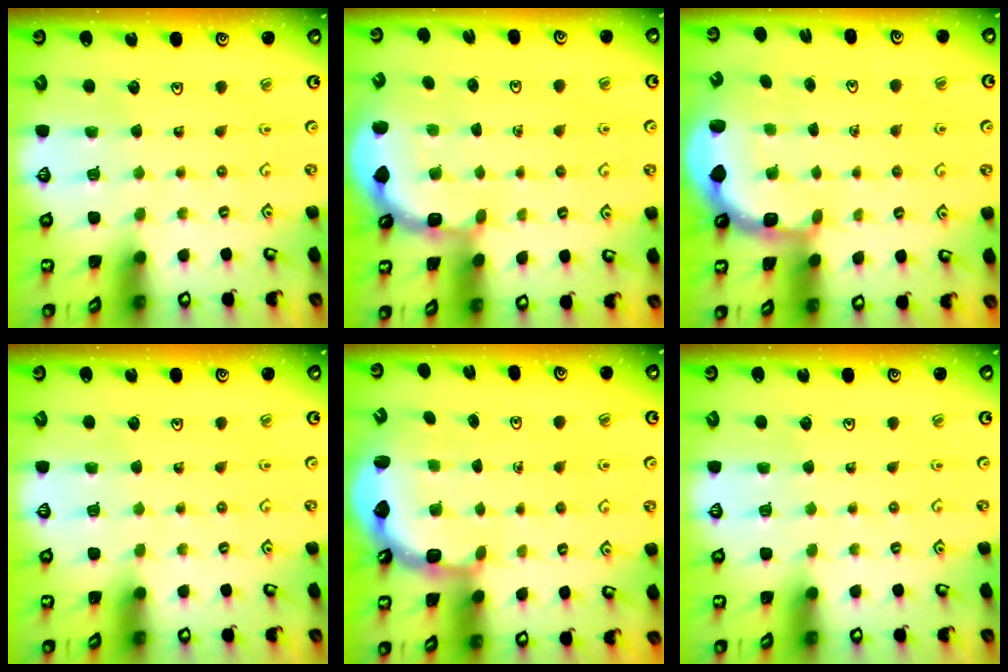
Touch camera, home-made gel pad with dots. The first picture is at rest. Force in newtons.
{"total": 1.9, "press": 1.9, "slide": 0.3}
{"total": 2.5, "press": 2.2, "slide": 1.2}
{"total": 0.0}
{"total": 3.1, "press": 2.5, "slide": 1.8}
{"total": 0.0}